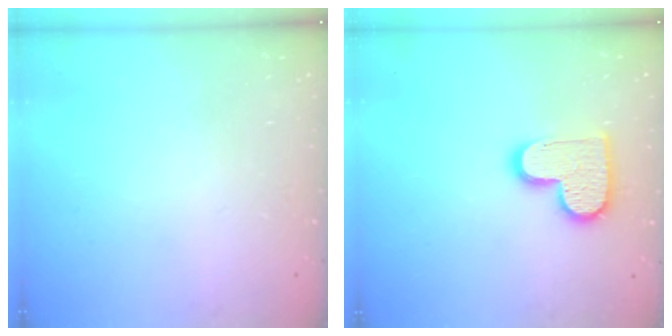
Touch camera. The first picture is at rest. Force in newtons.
{"total": 13.0, "press": 13.0, "slide": 1.0}